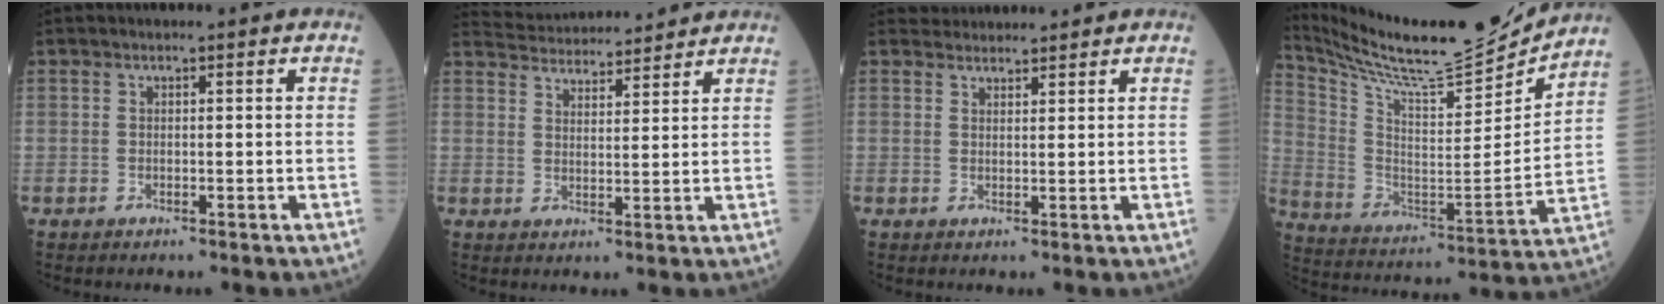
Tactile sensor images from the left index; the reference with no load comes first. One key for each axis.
{"total": 9.9, "fx": 9.8, "fy": 1.0, "fz": 1.5, "tx": -0.033, "ty": 0.023, "tz": 0.148}
{"total": 2.9, "fx": 2.9, "fy": 0.5, "fz": -0.3, "tx": -0.001, "ty": 0.022, "tz": 0.051}
{"total": 22.0, "fx": 20.5, "fy": 0.9, "fz": 7.7, "tx": -0.166, "ty": -0.049, "tz": 0.333}